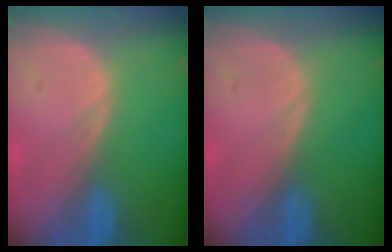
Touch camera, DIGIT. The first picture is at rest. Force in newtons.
{"total": 0.0}